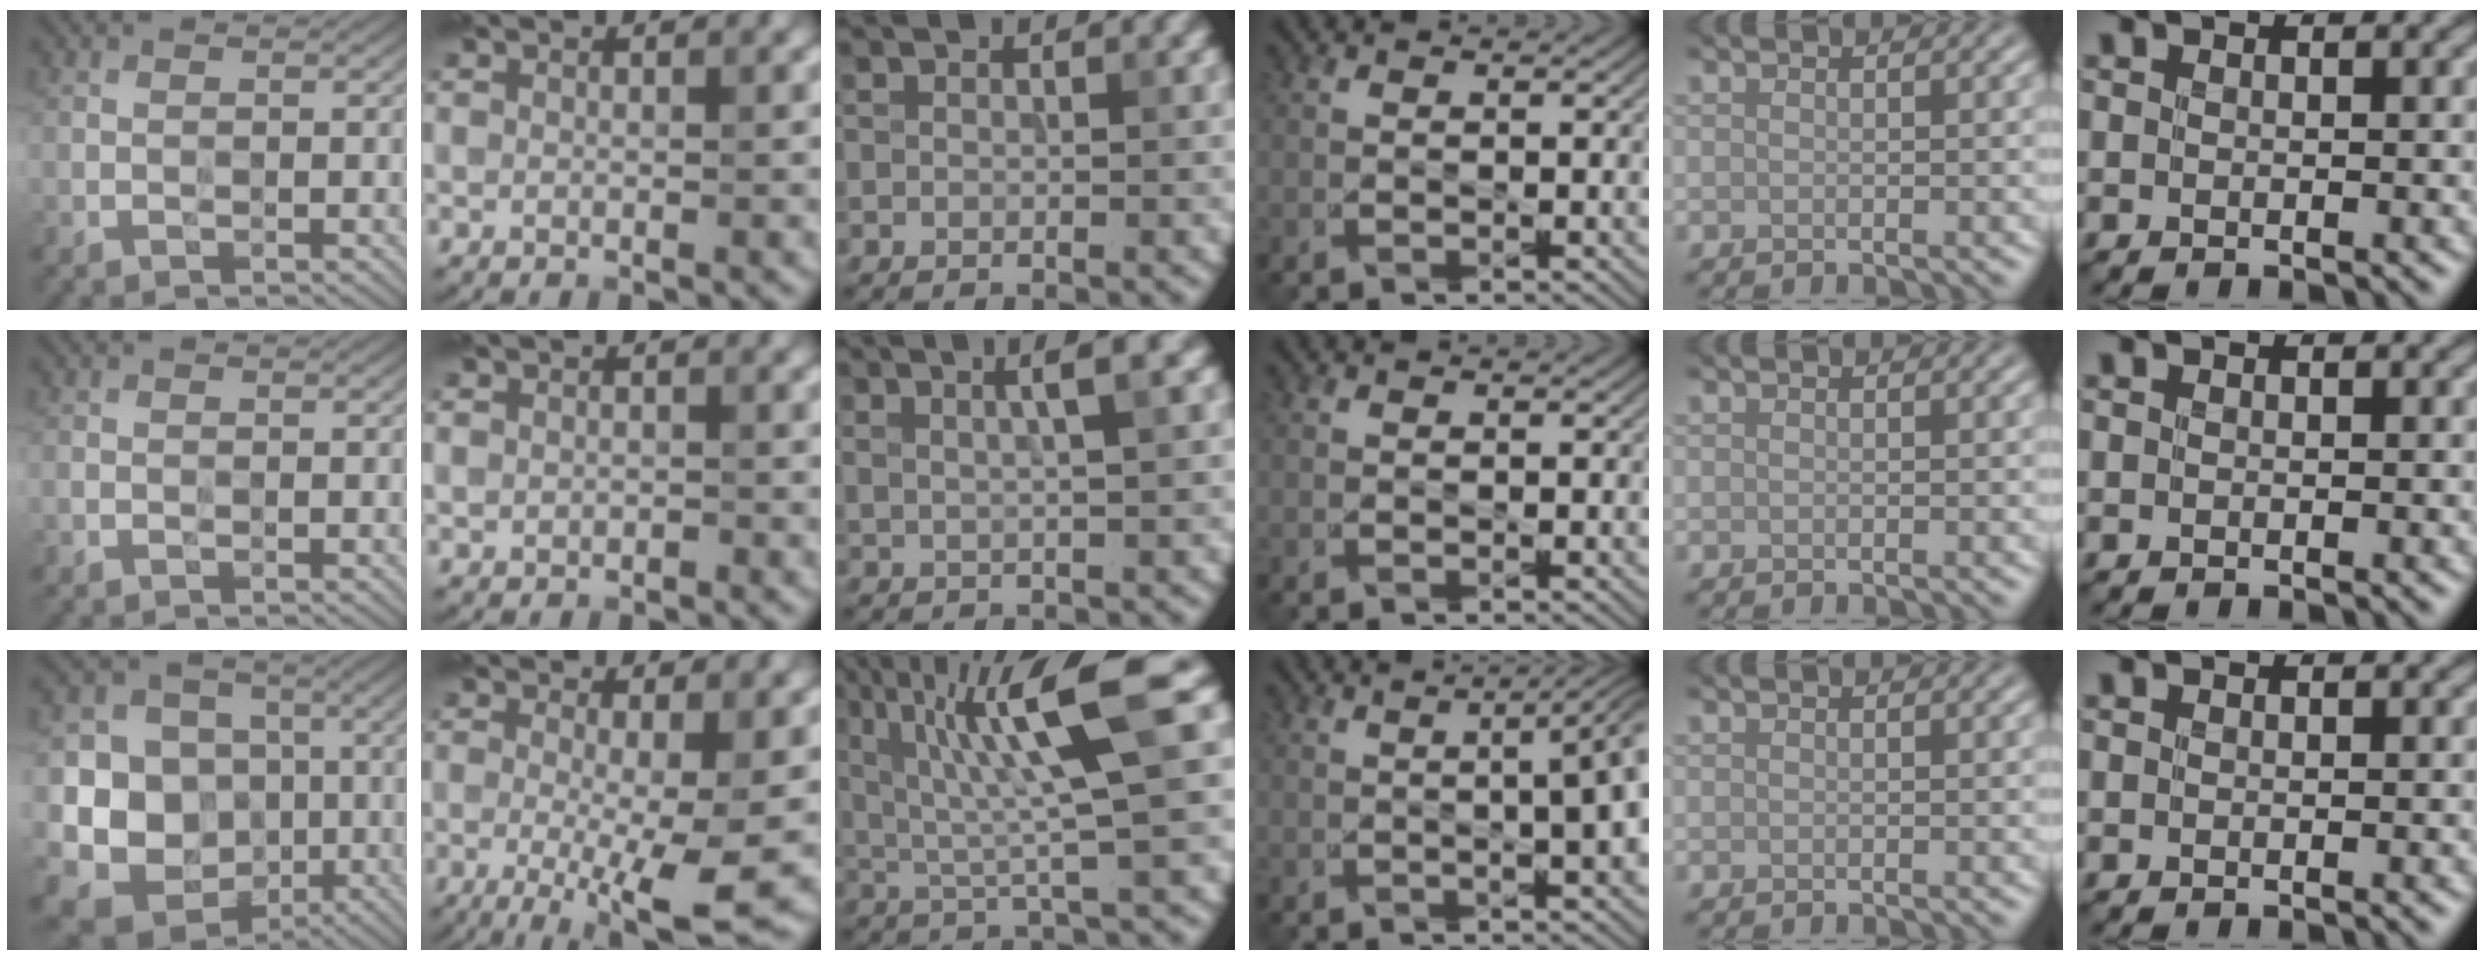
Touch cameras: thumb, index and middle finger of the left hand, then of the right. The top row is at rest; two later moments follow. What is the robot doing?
{"motion": "wipe", "object": "measuring cup"}